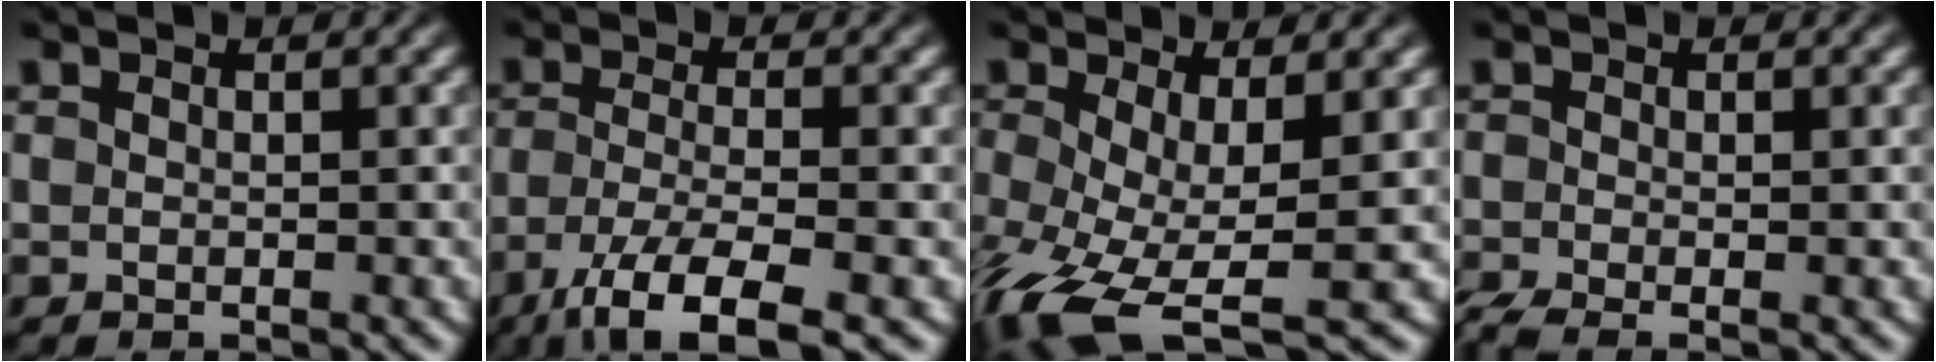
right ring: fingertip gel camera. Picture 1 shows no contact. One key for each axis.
{"total": 7.7, "fx": -5.1, "fy": 2.7, "fz": 5.0, "tx": -0.097, "ty": -0.045, "tz": -0.057}
{"total": 7.7, "fx": -4.2, "fy": 4.0, "fz": 5.1, "tx": -0.134, "ty": -0.066, "tz": -0.037}
{"total": 2.9, "fx": -2.0, "fy": 1.5, "fz": 1.4, "tx": -0.030, "ty": -0.011, "tz": -0.030}